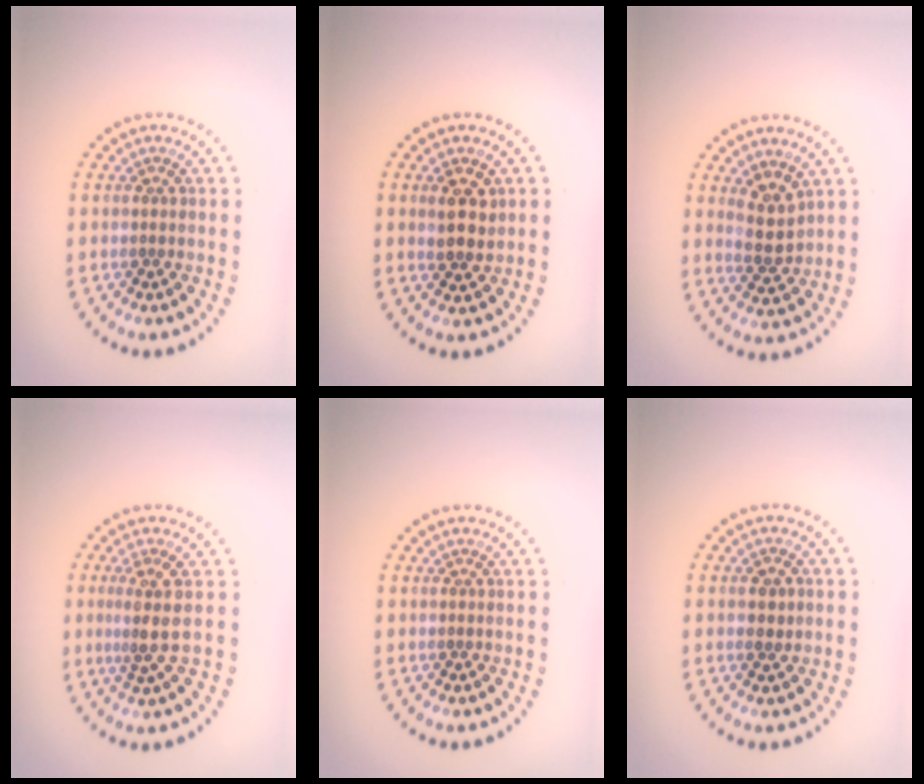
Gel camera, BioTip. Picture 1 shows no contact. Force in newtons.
{"total": 2.5, "press": 2.4, "slide": 0.8}
{"total": 2.9, "press": 2.7, "slide": 1.0}
{"total": 2.5, "press": 1.9, "slide": 1.7}
{"total": 0.0}
{"total": 1.3, "press": 1.3, "slide": 0.0}